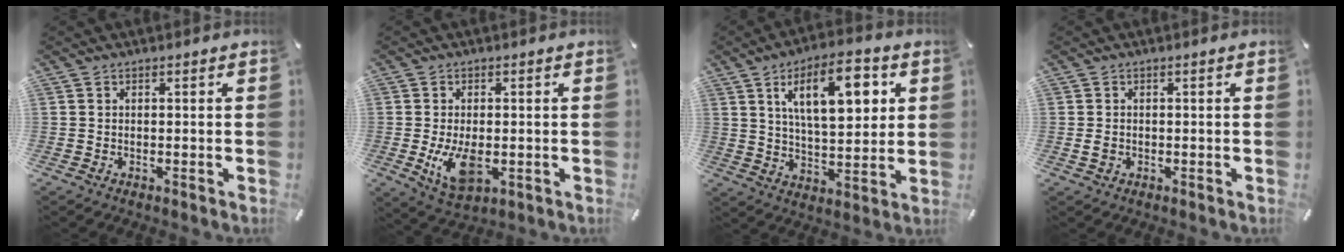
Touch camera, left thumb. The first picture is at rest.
{"total": 8.4, "force": [-1.0, 4.8, 6.8], "torque": [-0.137, -0.013, -0.018]}
{"total": 15.8, "force": [6.5, 7.4, 12.3], "torque": [-0.193, -0.008, 0.107]}
{"total": 1.4, "force": [-0.2, 1.0, 0.9], "torque": [-0.017, 0.003, -0.005]}